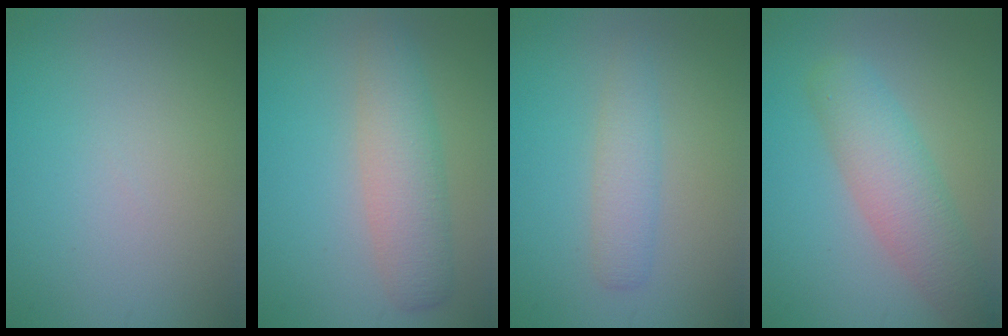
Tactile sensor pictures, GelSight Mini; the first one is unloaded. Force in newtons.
{"total": 4.4, "press": 4.4, "slide": 0.1}
{"total": 2.4, "press": 2.4, "slide": 0.1}
{"total": 5.0, "press": 5.0, "slide": 0.3}